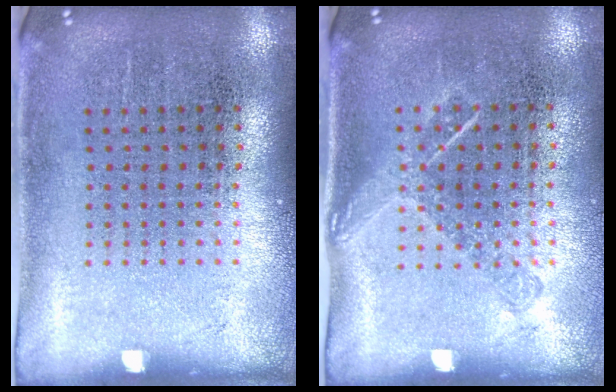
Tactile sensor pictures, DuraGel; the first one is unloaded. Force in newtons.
{"total": 1.3, "press": 1.0, "slide": 0.8}